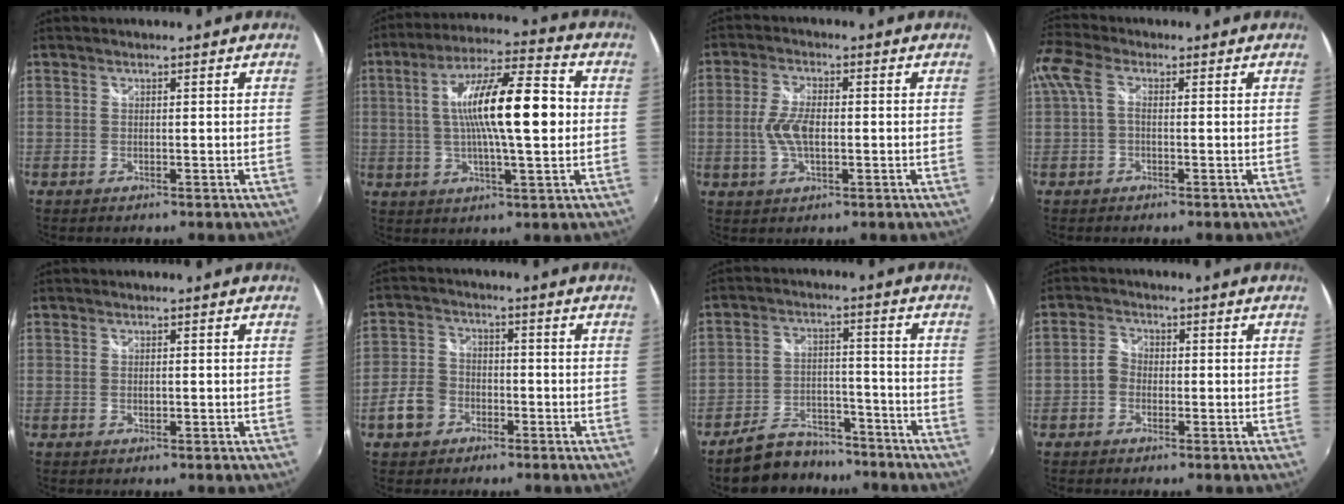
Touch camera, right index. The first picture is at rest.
{"total": 15.7, "force": [0.6, 2.9, 15.5], "torque": [-0.272, 0.015, 0.007]}
{"total": 6.2, "force": [-0.8, 2.8, 5.5], "torque": [-0.115, 0.001, -0.015]}
{"total": 6.5, "force": [-0.1, 3.9, 5.2], "torque": [-0.121, 0.015, -0.009]}
{"total": 0.6, "force": [-0.1, 0.4, 0.5], "torque": [-0.010, 0.001, -0.002]}
{"total": 6.8, "force": [-3.4, 5.3, 2.8], "torque": [-0.069, 0.016, -0.062]}
{"total": 10.1, "force": [-8.7, 4.7, 2.4], "torque": [-0.063, 0.020, -0.125]}
{"total": 3.0, "force": [-1.2, 2.4, 1.3], "torque": [-0.024, 0.011, -0.027]}